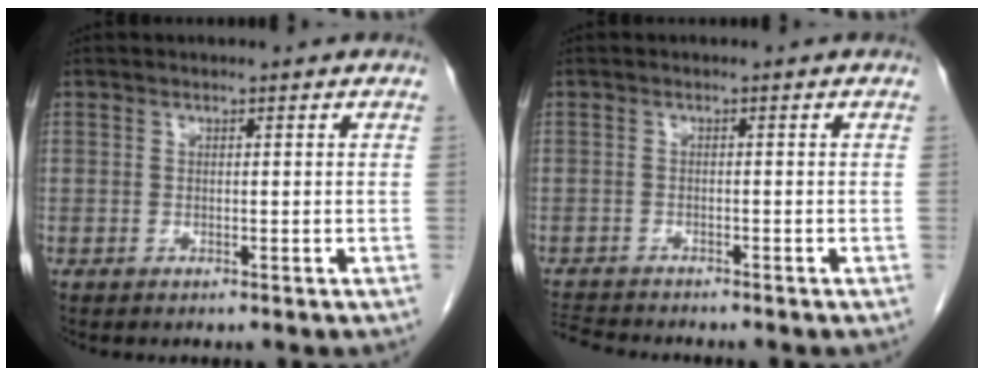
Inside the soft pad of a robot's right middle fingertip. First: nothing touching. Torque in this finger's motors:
{"motor_torque": [0.18, -0.13, -0.03, 0.00]}